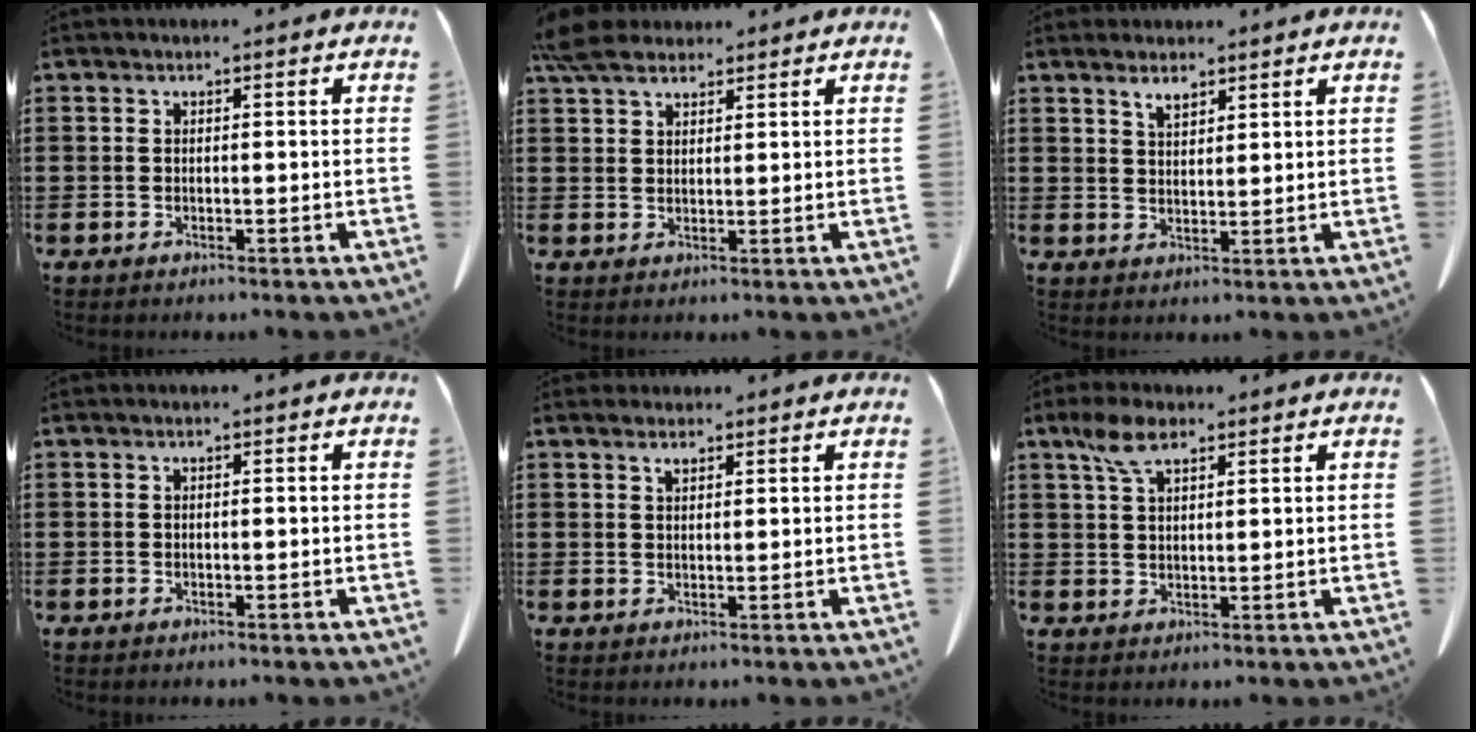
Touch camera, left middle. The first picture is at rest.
{"total": 5.0, "force": [4.1, 2.1, 1.9], "torque": [-0.050, 0.000, 0.080]}
{"total": 2.6, "force": [2.1, 1.0, 1.2], "torque": [-0.027, 0.003, 0.038]}
{"total": 0.0}
{"total": 1.5, "force": [1.3, 0.6, 0.5], "torque": [-0.013, 0.002, 0.024]}
{"total": 5.4, "force": [3.1, 2.4, 3.7], "torque": [-0.082, 0.009, 0.056]}